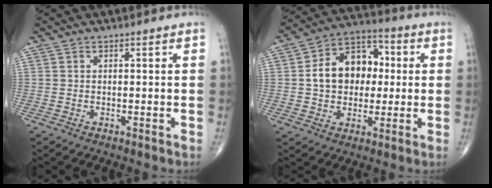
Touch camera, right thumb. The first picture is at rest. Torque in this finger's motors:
{"motor_torque": [0.79, 2.35, 1.33, -0.01, 0.11]}